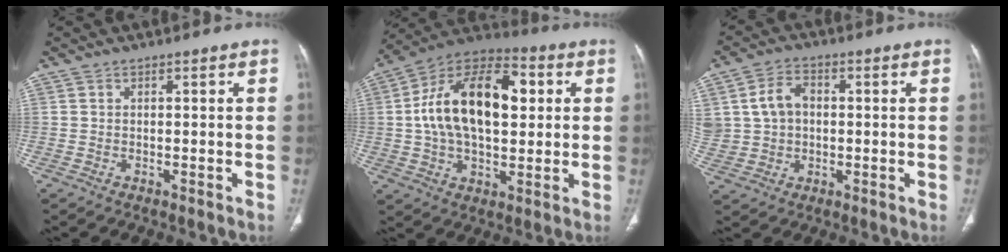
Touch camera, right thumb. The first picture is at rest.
{"total": 21.5, "force": [3.1, 12.4, 17.2], "torque": [-0.274, 0.022, 0.046]}
{"total": 9.4, "force": [1.3, 7.4, 5.6], "torque": [-0.100, 0.013, 0.029]}